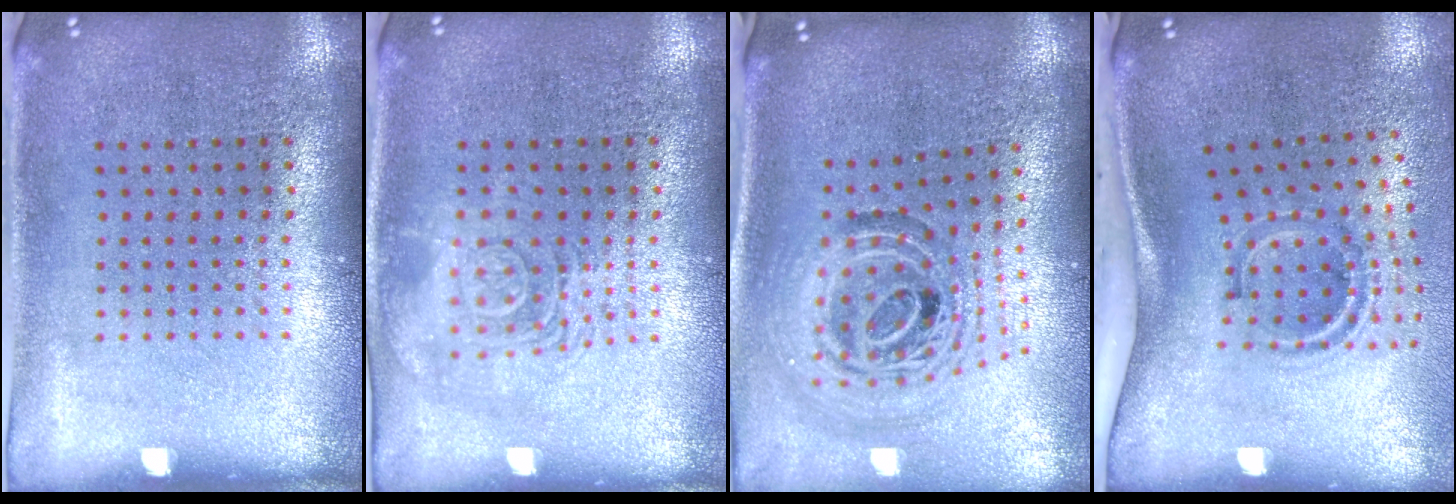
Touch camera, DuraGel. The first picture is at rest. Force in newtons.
{"total": 2.6, "press": 2.6, "slide": 0.4}
{"total": 1.8, "press": 1.5, "slide": 0.9}
{"total": 2.0, "press": 1.2, "slide": 1.7}